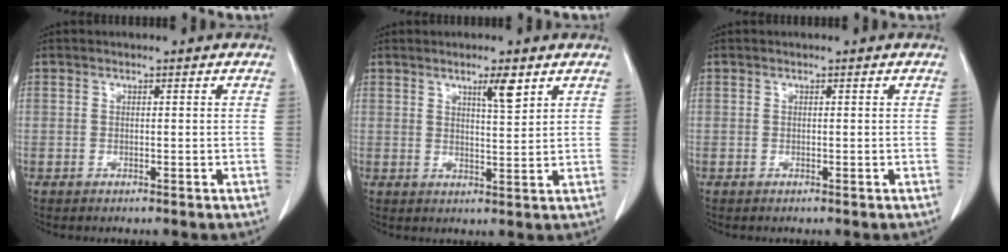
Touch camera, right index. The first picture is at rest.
{"total": 4.0, "force": [2.5, 0.4, 3.1], "torque": [-0.052, -0.003, 0.043]}
{"total": 0.0}